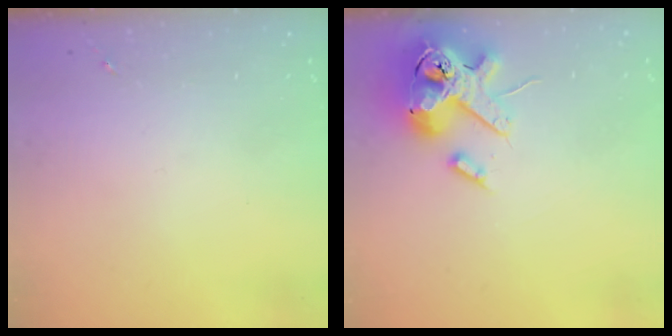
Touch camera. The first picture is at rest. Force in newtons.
{"total": 15.9, "press": 15.7, "slide": 2.7}